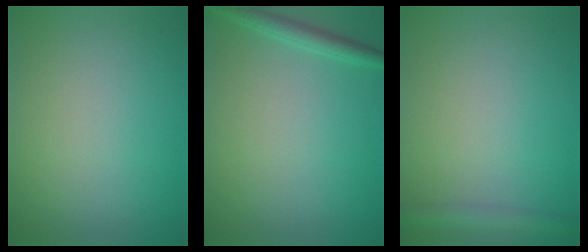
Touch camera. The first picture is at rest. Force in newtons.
{"total": 1.8, "press": 1.8, "slide": 0.1}
{"total": 2.1, "press": 2.1, "slide": 0.1}